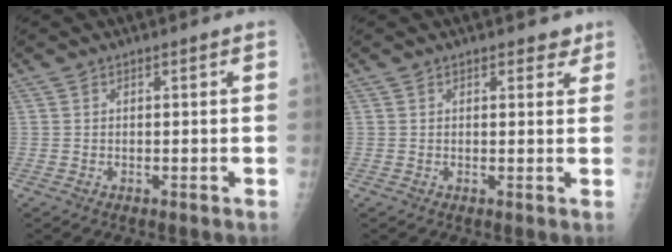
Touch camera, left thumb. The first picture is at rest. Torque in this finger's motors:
{"motor_torque": [-0.42, -0.08, -0.30, -0.20, -0.03]}